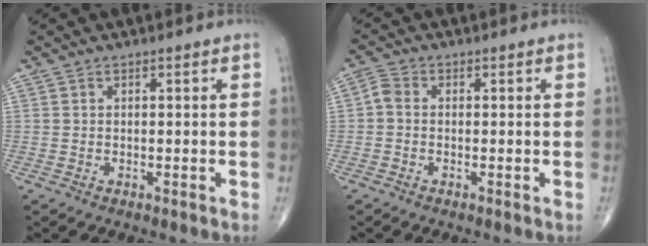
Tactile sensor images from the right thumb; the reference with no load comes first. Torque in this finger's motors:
{"motor_torque": [-0.28, 0.50, 0.30, -0.08, 0.01]}